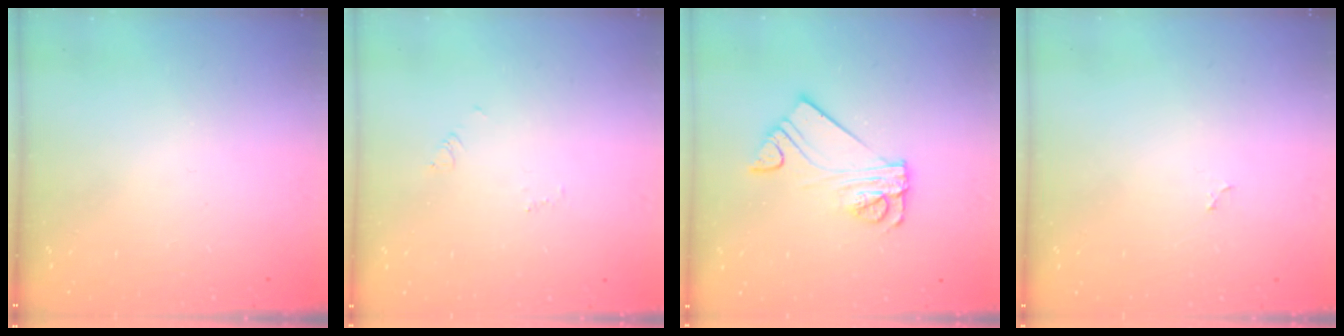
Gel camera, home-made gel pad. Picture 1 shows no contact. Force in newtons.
{"total": 2.7, "press": 2.7, "slide": 0.2}
{"total": 9.3, "press": 9.3, "slide": 0.9}
{"total": 2.3, "press": 2.3, "slide": 0.2}